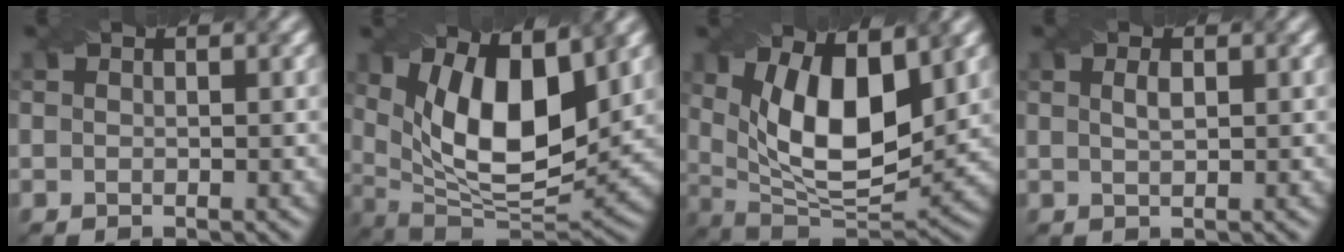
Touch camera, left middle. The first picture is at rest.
{"total": 12.2, "force": [3.6, 5.4, 10.3], "torque": [-0.161, -0.008, 0.060]}
{"total": 11.1, "force": [3.0, 5.0, 9.4], "torque": [-0.155, -0.009, 0.049]}
{"total": 1.2, "force": [0.4, 0.4, 1.0], "torque": [-0.021, 0.002, 0.009]}